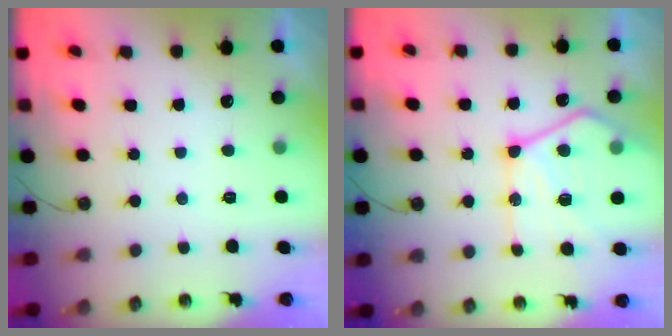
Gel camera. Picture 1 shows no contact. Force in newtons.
{"total": 17.9, "press": 17.9, "slide": 1.4}